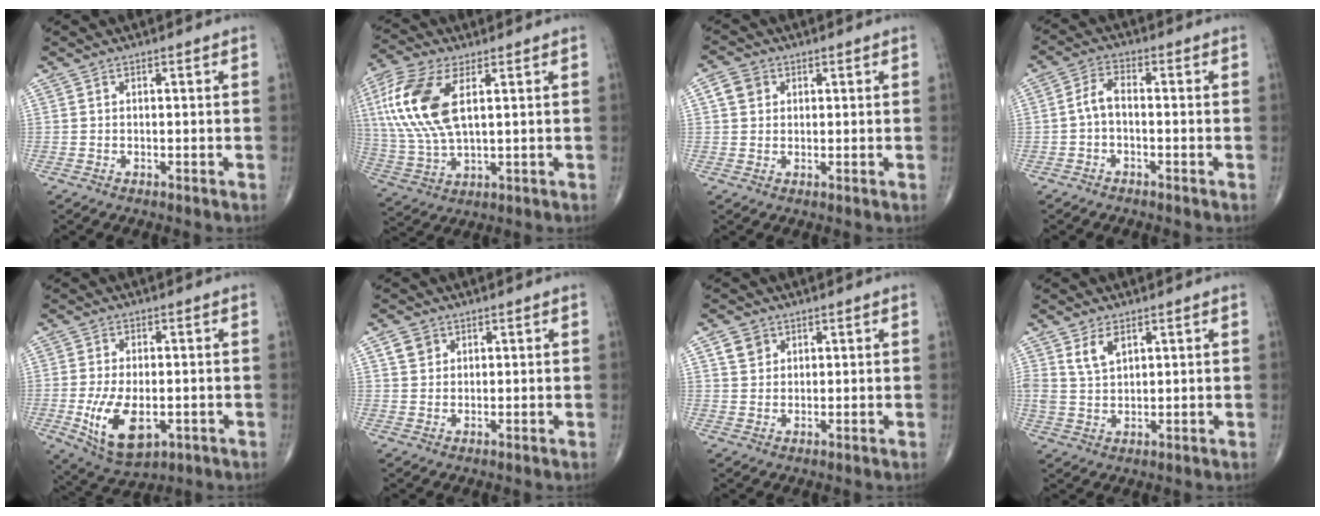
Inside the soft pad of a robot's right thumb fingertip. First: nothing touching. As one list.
[{"total": 16.2, "force": [4.4, 7.4, 13.6], "torque": [-0.315, -0.001, 0.088]}, {"total": 3.7, "force": [1.1, 3.2, 1.6], "torque": [-0.019, 0.004, 0.018]}, {"total": 3.8, "force": [-1.0, 2.0, 3.1], "torque": [-0.060, 0.019, -0.027]}, {"total": 11.3, "force": [-2.7, 6.0, 9.2], "torque": [-0.160, -0.009, -0.032]}, {"total": 3.2, "force": [1.5, 2.6, 1.1], "torque": [-0.009, -0.004, 0.027]}, {"total": 3.6, "force": [1.8, 2.9, 1.2], "torque": [-0.008, -0.006, 0.032]}, {"total": 4.9, "force": [2.6, 2.7, 3.1], "torque": [-0.050, -0.014, 0.056]}]